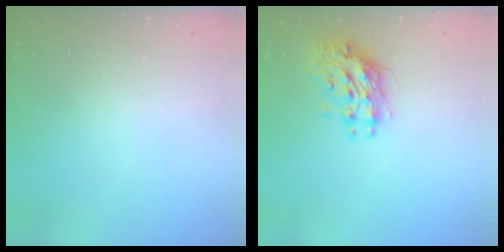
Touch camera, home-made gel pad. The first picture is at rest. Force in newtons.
{"total": 10.3, "press": 10.2, "slide": 1.0}